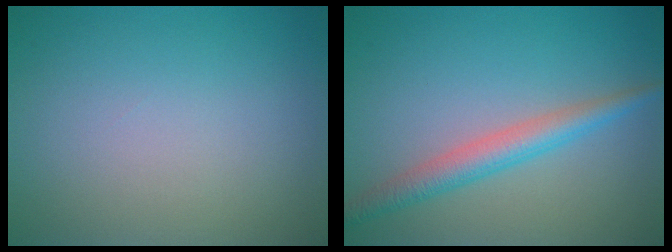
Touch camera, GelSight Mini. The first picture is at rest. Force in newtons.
{"total": 3.3, "press": 3.3, "slide": 0.0}